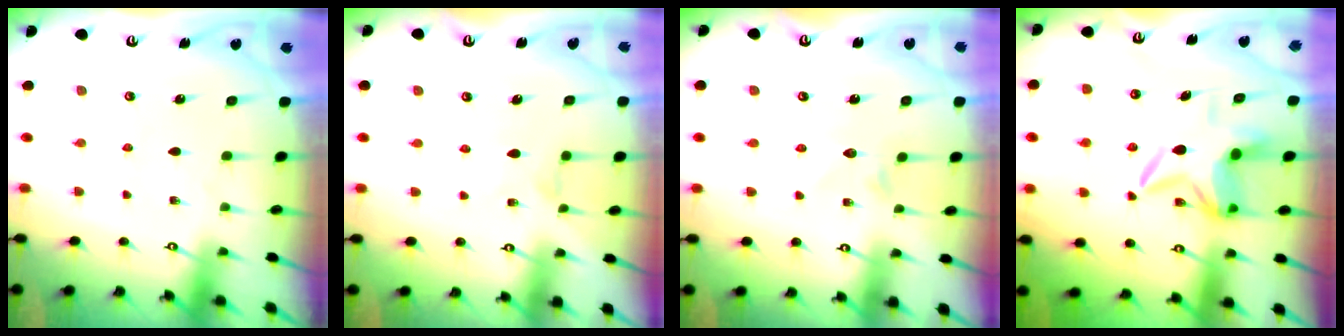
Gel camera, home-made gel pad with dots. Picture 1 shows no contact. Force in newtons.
{"total": 0.6, "press": 0.5, "slide": 0.2}
{"total": 2.7, "press": 2.7, "slide": 0.3}
{"total": 9.3, "press": 9.2, "slide": 1.5}